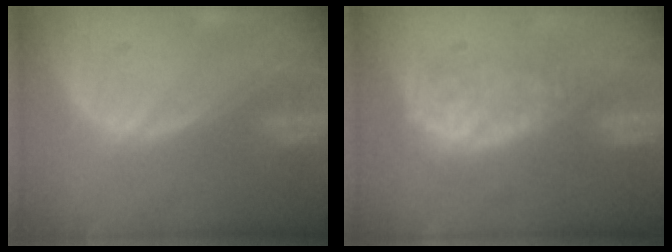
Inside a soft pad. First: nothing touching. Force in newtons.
{"total": 8.7, "press": 7.3, "slide": 4.6}